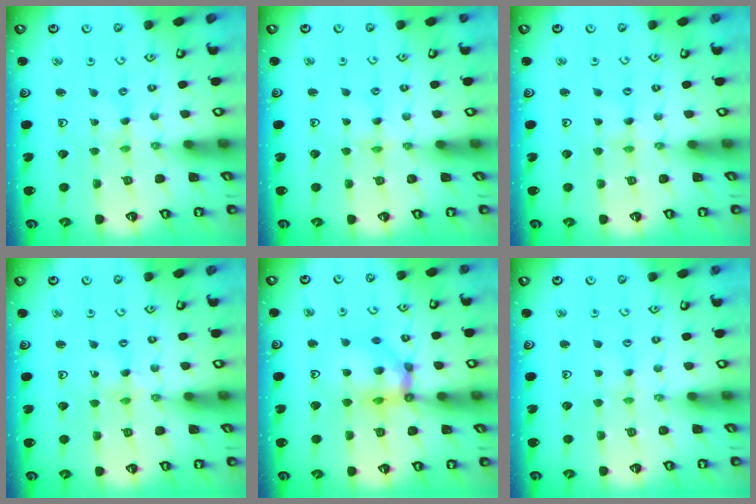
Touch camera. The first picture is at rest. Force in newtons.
{"total": 0.8, "press": 0.7, "slide": 0.2}
{"total": 0.0}
{"total": 1.4, "press": 1.4, "slide": 0.1}
{"total": 13.2, "press": 13.1, "slide": 1.5}
{"total": 1.2, "press": 1.1, "slide": 0.2}